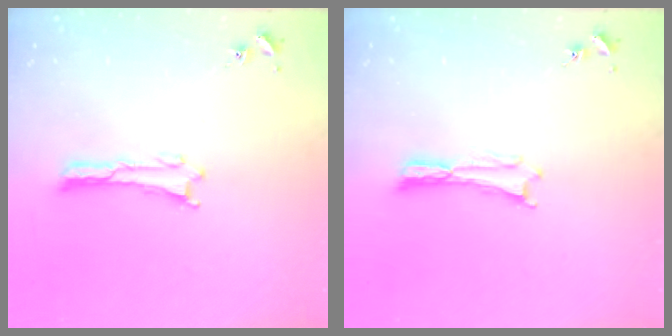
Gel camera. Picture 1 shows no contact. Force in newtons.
{"total": 0.0}